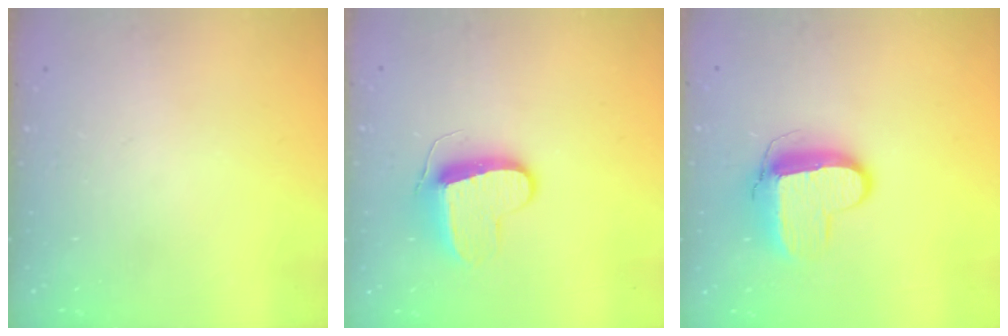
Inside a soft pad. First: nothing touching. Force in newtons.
{"total": 9.2, "press": 9.2, "slide": 0.3}
{"total": 11.1, "press": 11.0, "slide": 0.9}